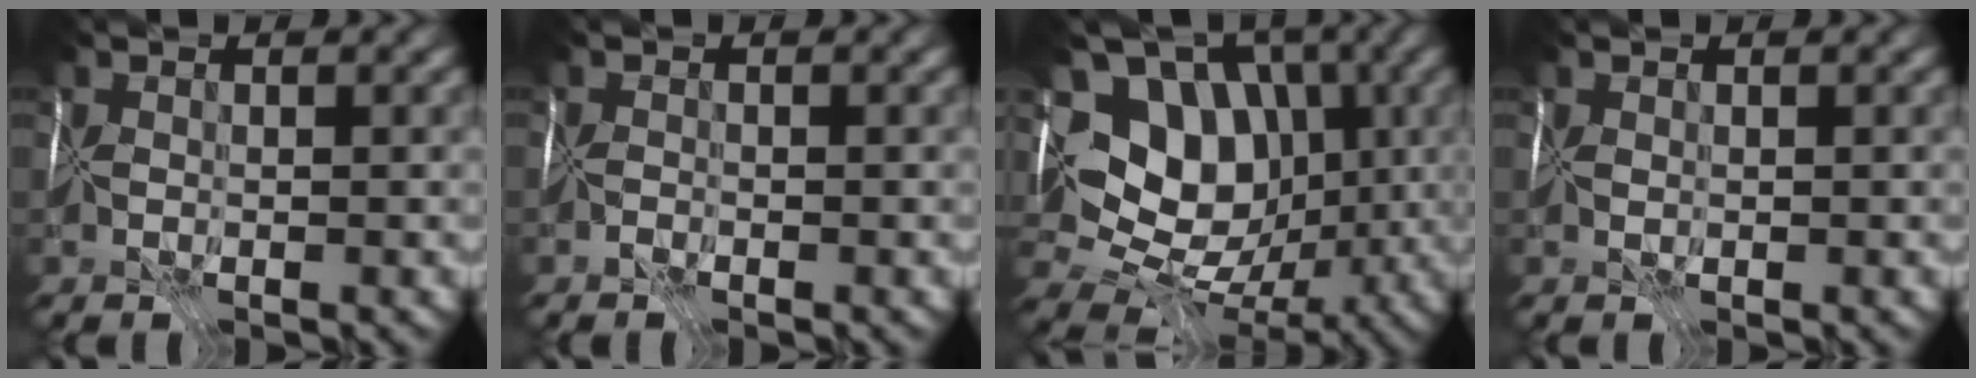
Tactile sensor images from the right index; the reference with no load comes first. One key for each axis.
{"total": 1.2, "fx": -1.2, "fy": 0.0, "fz": -0.2, "tx": 0.015, "ty": -0.005, "tz": -0.024}
{"total": 9.7, "fx": 1.6, "fy": 7.4, "fz": 6.1, "tx": -0.084, "ty": 0.009, "tz": 0.032}
{"total": 0.6, "fx": 0.5, "fy": -0.3, "fz": -0.1, "tx": 0.004, "ty": 0.004, "tz": 0.011}